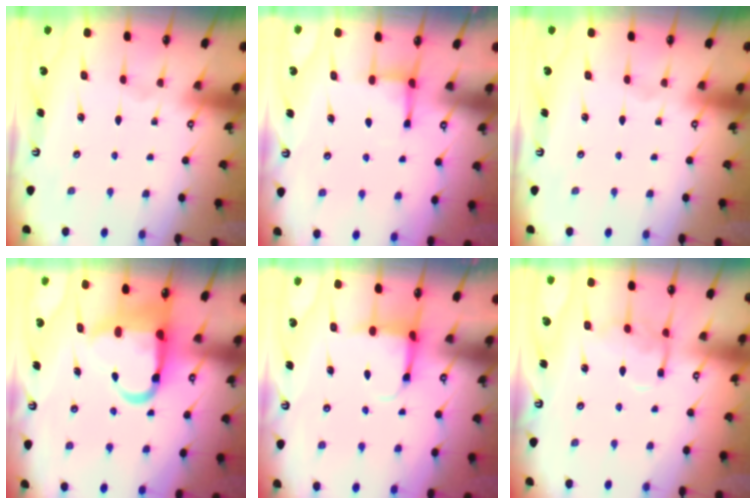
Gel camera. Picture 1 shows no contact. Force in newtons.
{"total": 2.9, "press": 2.9, "slide": 0.4}
{"total": 0.0}
{"total": 12.5, "press": 12.0, "slide": 3.2}
{"total": 3.9, "press": 3.7, "slide": 1.3}
{"total": 12.4, "press": 12.4, "slide": 0.8}